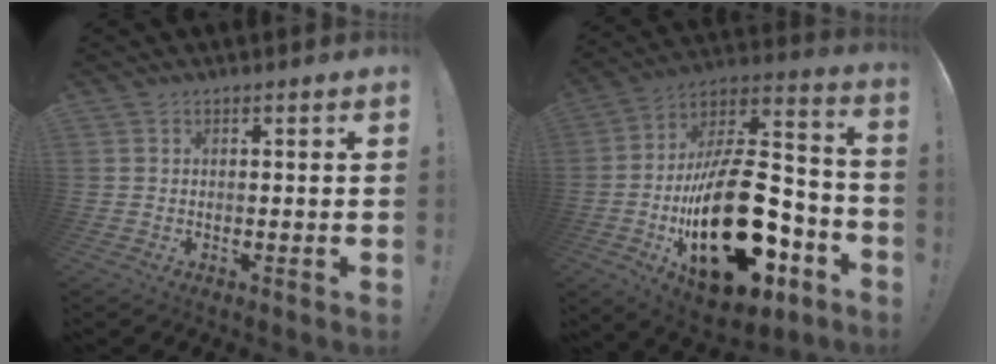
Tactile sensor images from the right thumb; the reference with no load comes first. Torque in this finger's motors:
{"motor_torque": [1.10, 2.05, 2.77, 0.00, 0.80]}